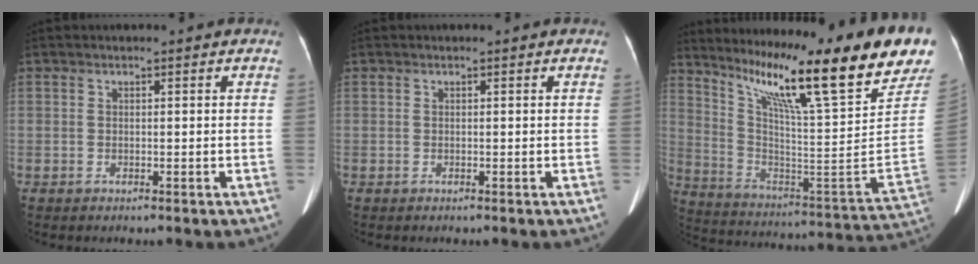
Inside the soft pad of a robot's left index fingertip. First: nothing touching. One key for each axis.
{"total": 0.0}
{"total": 28.0, "fx": 20.2, "fy": 2.0, "fz": 19.2, "tx": -0.320, "ty": -0.049, "tz": 0.299}